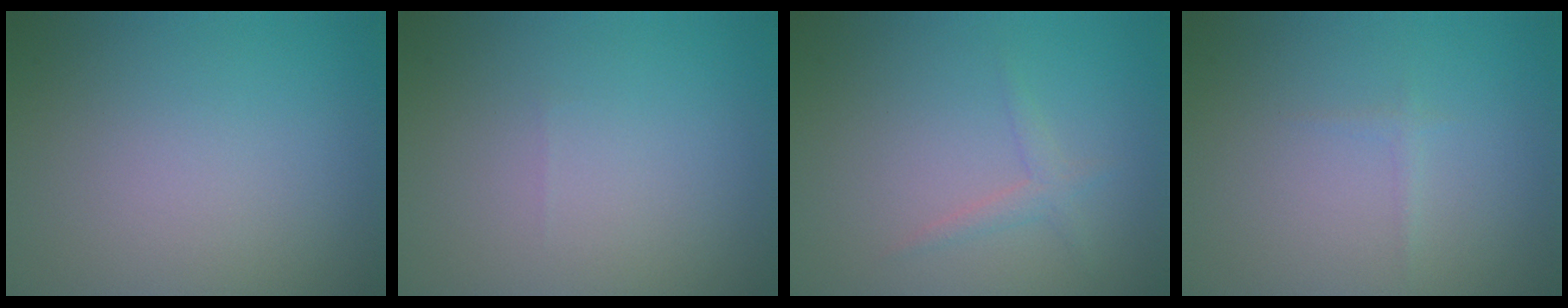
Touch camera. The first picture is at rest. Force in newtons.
{"total": 0.0}
{"total": 1.3, "press": 1.3, "slide": 0.1}
{"total": 0.6, "press": 0.6, "slide": 0.0}